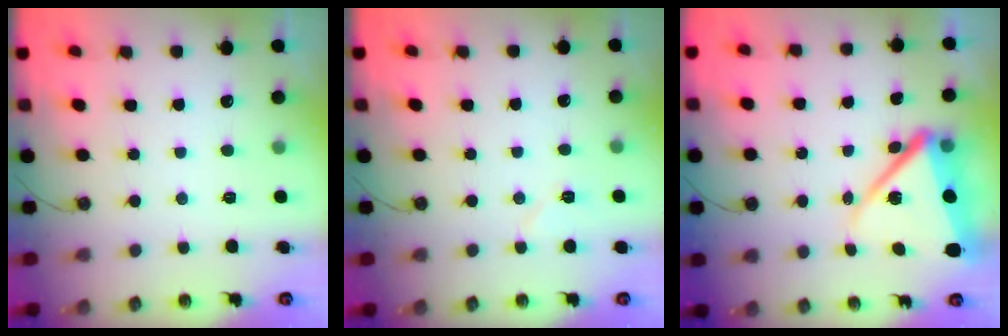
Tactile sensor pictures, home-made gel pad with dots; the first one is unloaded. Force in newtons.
{"total": 5.8, "press": 5.2, "slide": 2.6}
{"total": 13.1, "press": 12.9, "slide": 1.8}